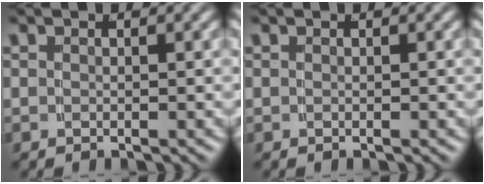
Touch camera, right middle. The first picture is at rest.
{"total": 0.0}